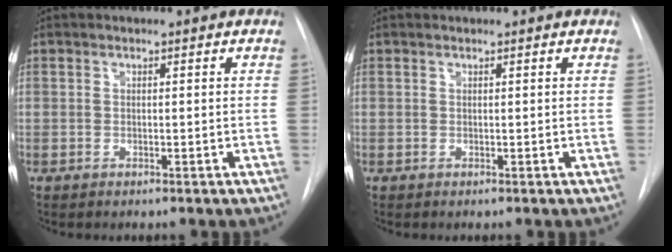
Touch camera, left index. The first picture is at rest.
{"total": 0.9, "force": [0.9, 0.0, 0.1], "torque": [-0.006, 0.012, 0.015]}